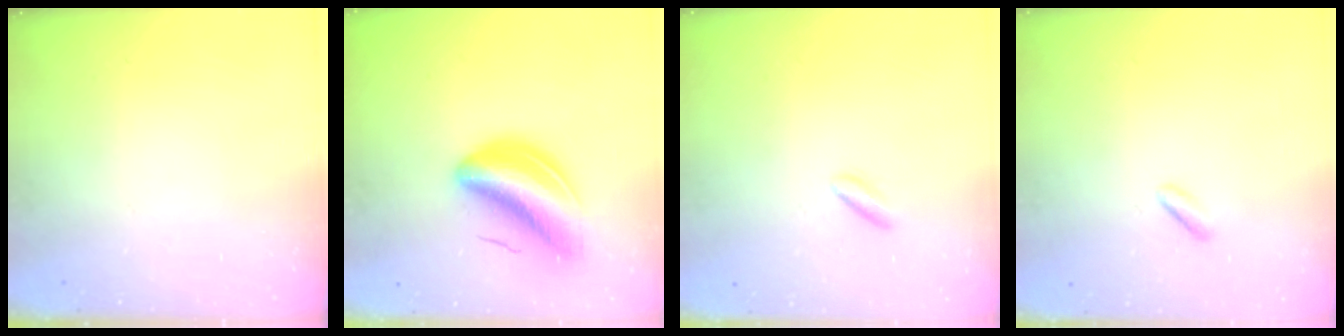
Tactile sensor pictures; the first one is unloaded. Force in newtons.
{"total": 10.4, "press": 10.0, "slide": 2.8}
{"total": 2.2, "press": 2.1, "slide": 0.8}
{"total": 0.6, "press": 0.2, "slide": 0.6}